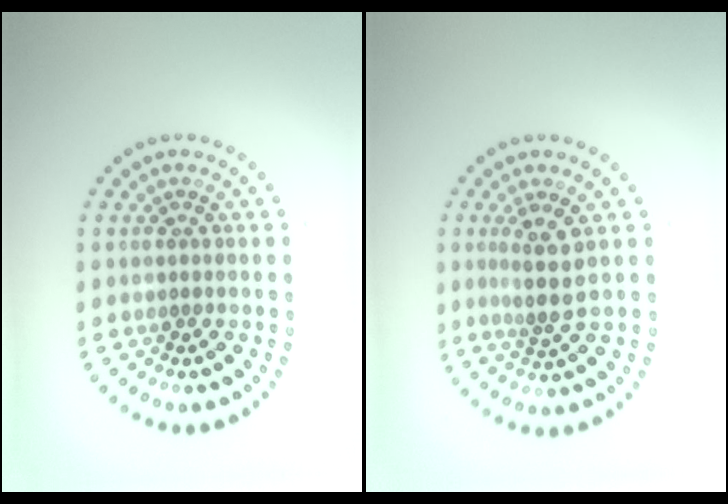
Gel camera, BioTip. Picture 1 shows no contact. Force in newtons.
{"total": 2.6, "press": 2.0, "slide": 1.7}